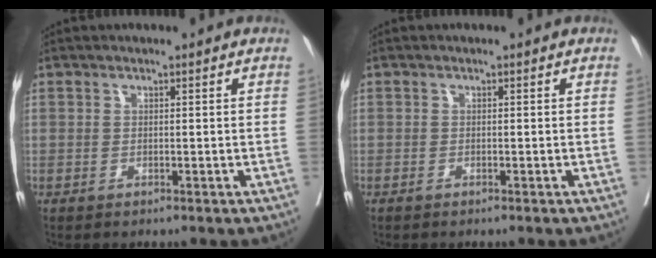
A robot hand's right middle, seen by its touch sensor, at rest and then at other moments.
{"total": 0.6, "force": [-0.5, 0.0, 0.3], "torque": [-0.007, -0.003, -0.010]}